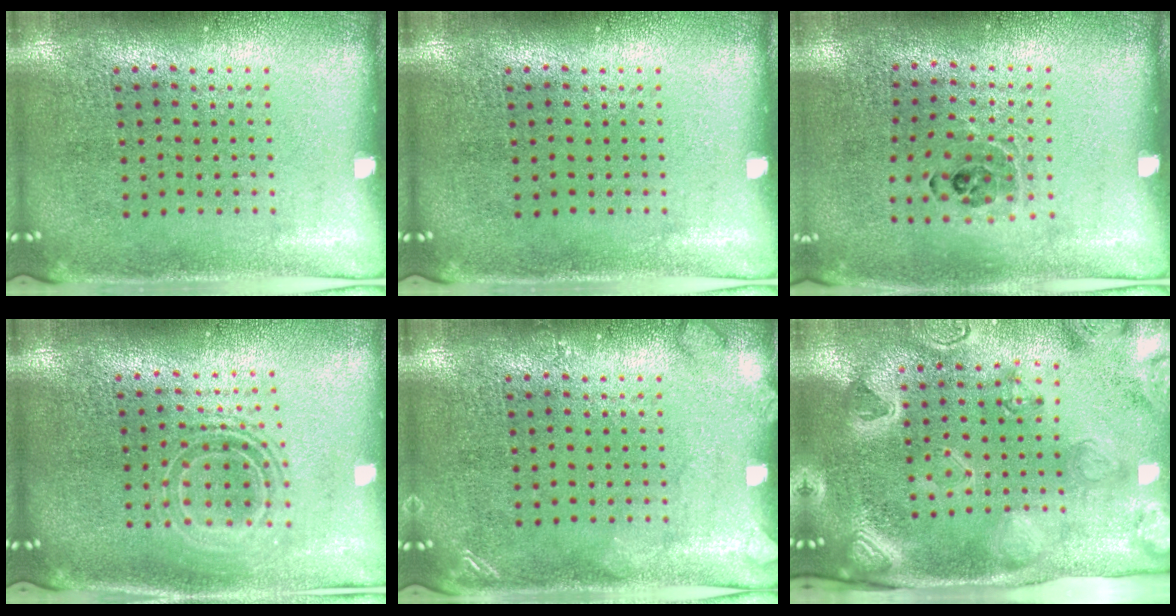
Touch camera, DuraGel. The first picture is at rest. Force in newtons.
{"total": 0.0}
{"total": 0.8, "press": 0.8, "slide": 0.2}
{"total": 1.8, "press": 1.3, "slide": 1.2}
{"total": 1.5, "press": 1.5, "slide": 0.2}
{"total": 3.1, "press": 3.1, "slide": 0.4}